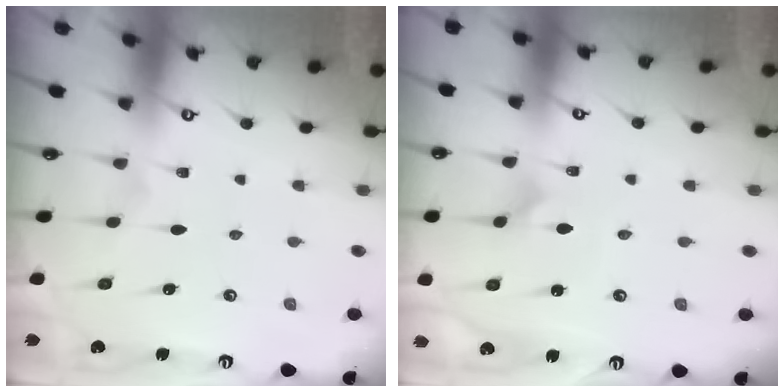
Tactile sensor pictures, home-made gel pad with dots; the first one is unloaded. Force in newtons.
{"total": 1.5, "press": 1.5, "slide": 0.1}